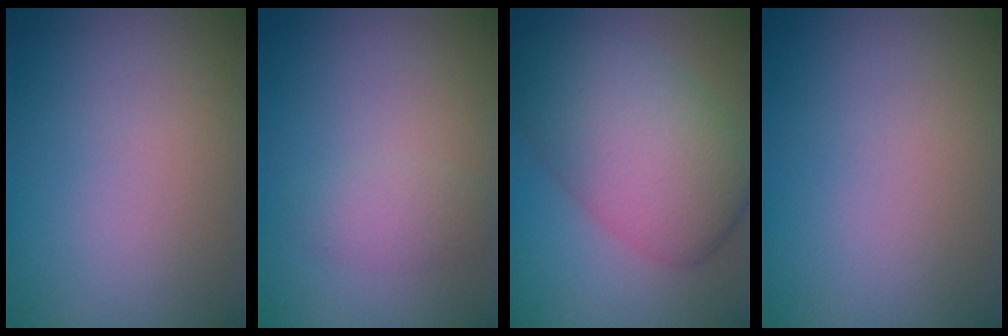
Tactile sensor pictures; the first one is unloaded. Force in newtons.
{"total": 1.8, "press": 1.8, "slide": 0.2}
{"total": 8.4, "press": 8.4, "slide": 0.1}
{"total": 0.0}